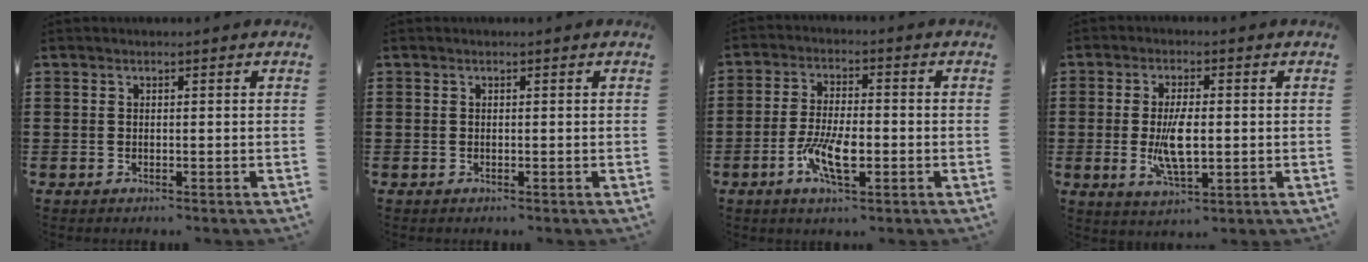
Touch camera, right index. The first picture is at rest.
{"total": 0.0}
{"total": 7.6, "force": [-2.6, 2.7, 6.6], "torque": [-0.141, -0.008, -0.049]}
{"total": 7.0, "force": [-0.5, 2.7, 6.5], "torque": [-0.128, -0.011, -0.014]}